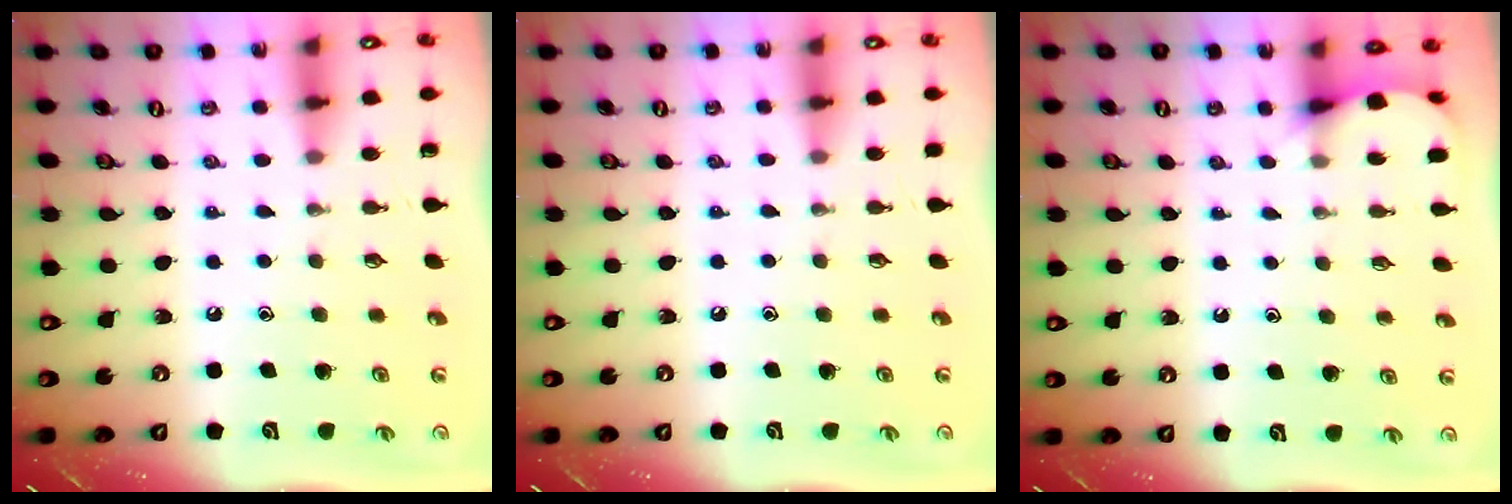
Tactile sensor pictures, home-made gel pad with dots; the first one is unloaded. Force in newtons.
{"total": 2.9, "press": 2.9, "slide": 0.5}
{"total": 5.0, "press": 5.0, "slide": 0.4}